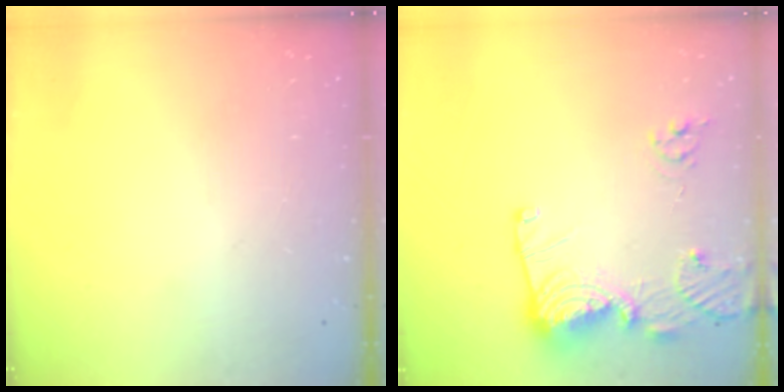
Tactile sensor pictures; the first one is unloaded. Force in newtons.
{"total": 15.3, "press": 15.2, "slide": 1.7}